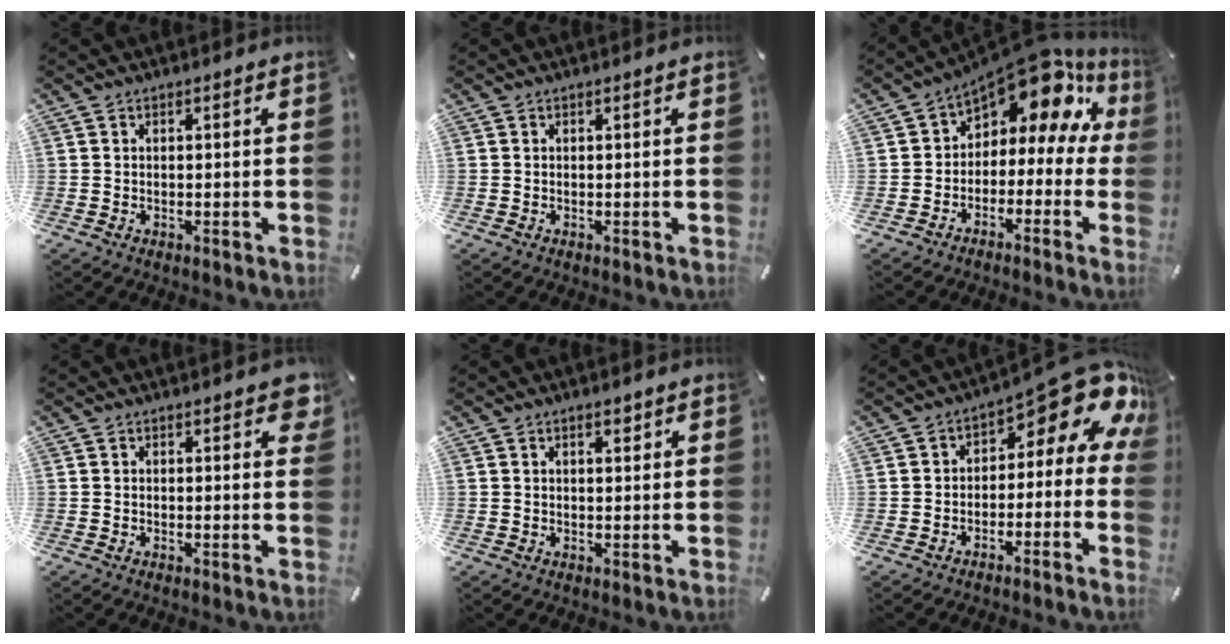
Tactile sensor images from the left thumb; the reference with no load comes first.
{"total": 0.0}
{"total": 13.8, "force": [8.5, 6.6, 8.8], "torque": [-0.137, -0.070, 0.137]}
{"total": 2.8, "force": [1.6, 1.3, 2.0], "torque": [-0.019, -0.003, 0.022]}
{"total": 2.2, "force": [1.3, 0.8, 1.5], "torque": [-0.023, -0.001, 0.021]}
{"total": 11.4, "force": [4.7, 5.6, 8.7], "torque": [-0.109, -0.040, 0.075]}